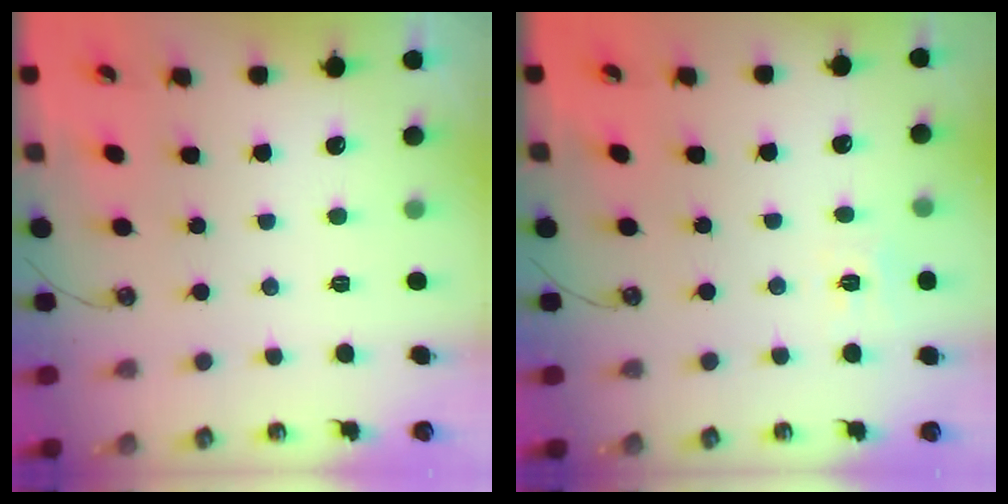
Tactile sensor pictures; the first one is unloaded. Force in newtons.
{"total": 6.4, "press": 6.4, "slide": 0.7}